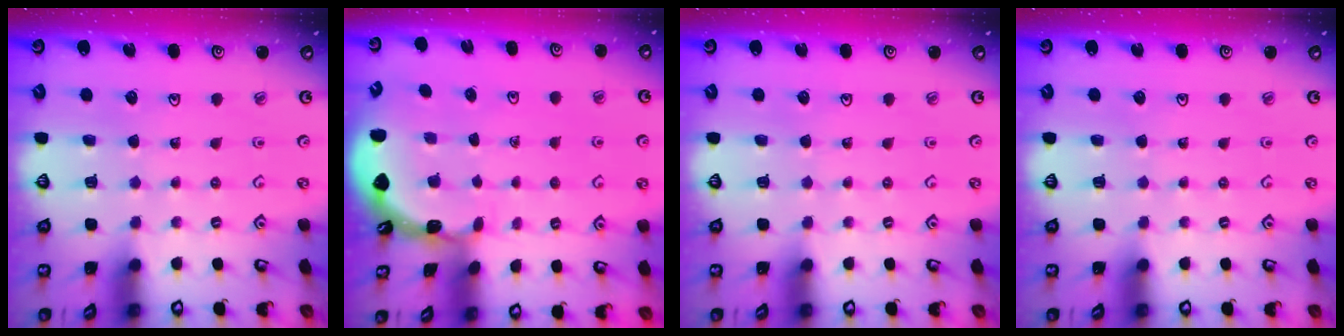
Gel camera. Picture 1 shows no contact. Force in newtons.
{"total": 1.7, "press": 1.7, "slide": 0.2}
{"total": 0.0}
{"total": 0.0}